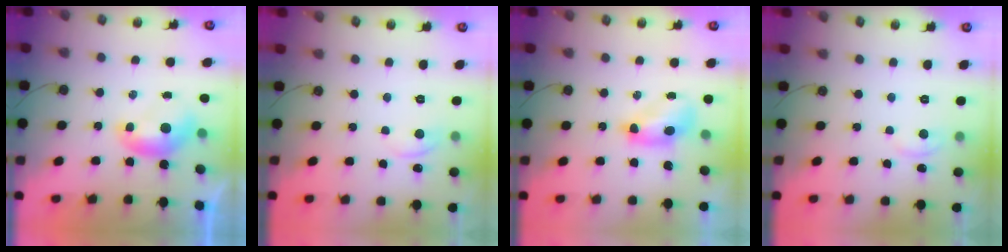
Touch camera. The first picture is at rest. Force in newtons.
{"total": 1.6, "press": 1.5, "slide": 0.6}
{"total": 5.7, "press": 5.6, "slide": 0.9}
{"total": 3.0, "press": 2.9, "slide": 0.4}